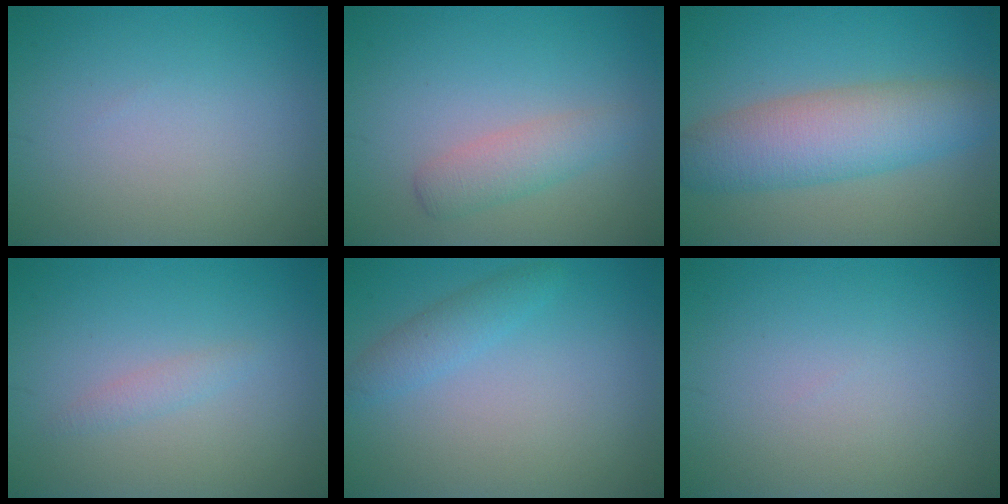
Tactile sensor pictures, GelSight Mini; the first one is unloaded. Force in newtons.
{"total": 2.5, "press": 2.5, "slide": 0.0}
{"total": 6.9, "press": 6.9, "slide": 0.3}
{"total": 1.0, "press": 1.0, "slide": 0.1}
{"total": 1.9, "press": 1.9, "slide": 0.1}
{"total": 0.0}